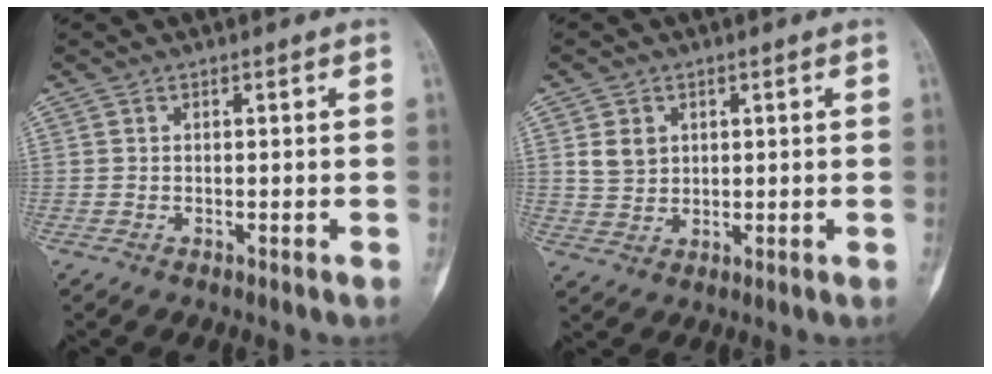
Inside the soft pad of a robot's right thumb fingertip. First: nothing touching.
{"total": 4.4, "force": [1.5, 3.6, 2.0], "torque": [-0.024, -0.006, 0.034]}